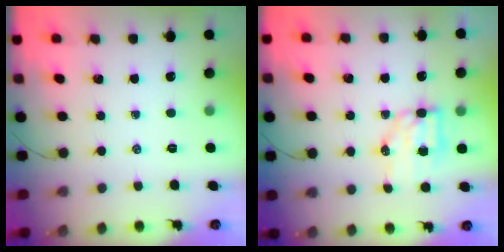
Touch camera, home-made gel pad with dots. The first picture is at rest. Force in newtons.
{"total": 7.3, "press": 7.1, "slide": 1.4}